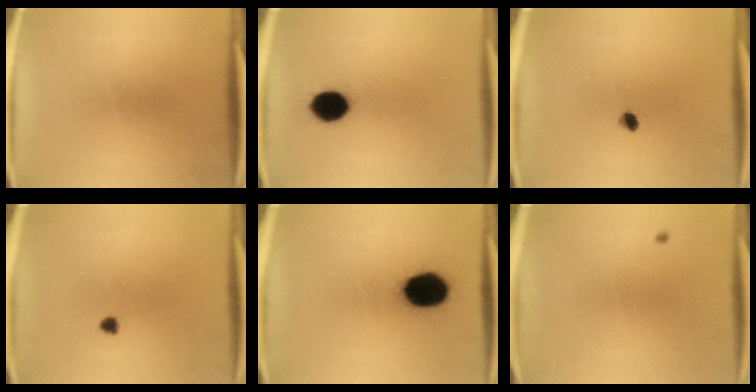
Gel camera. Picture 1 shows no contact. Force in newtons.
{"total": 8.6}
{"total": 1.9}
{"total": 1.2}
{"total": 14.1}
{"total": 0.6}